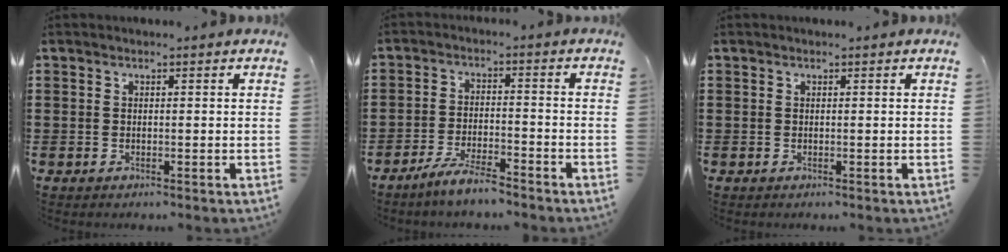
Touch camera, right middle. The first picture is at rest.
{"total": 5.1, "force": [-4.6, 0.5, 2.2], "torque": [-0.049, -0.002, -0.090]}
{"total": 0.0}